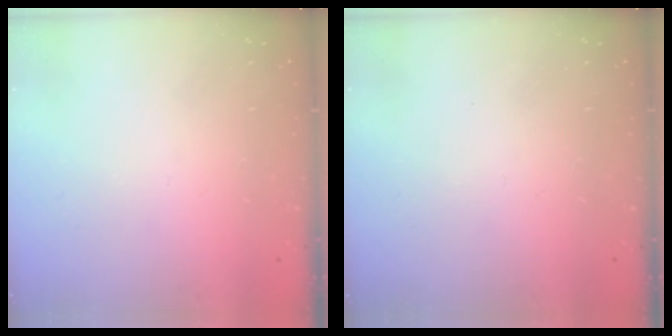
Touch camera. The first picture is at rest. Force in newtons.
{"total": 0.0}